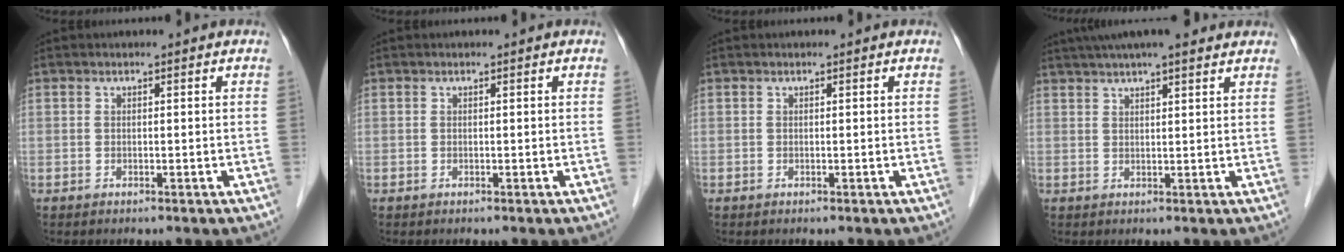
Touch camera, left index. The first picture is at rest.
{"total": 0.0}
{"total": 0.0}
{"total": 7.7, "force": [5.7, 1.1, 5.1], "torque": [-0.081, 0.035, 0.077]}